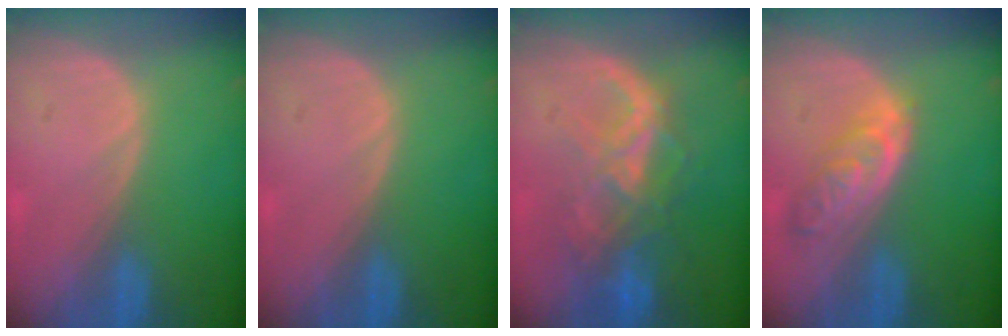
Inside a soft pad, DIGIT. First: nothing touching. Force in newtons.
{"total": 0.0}
{"total": 8.8, "press": 7.5, "slide": 4.6}
{"total": 5.2, "press": 5.2, "slide": 0.4}